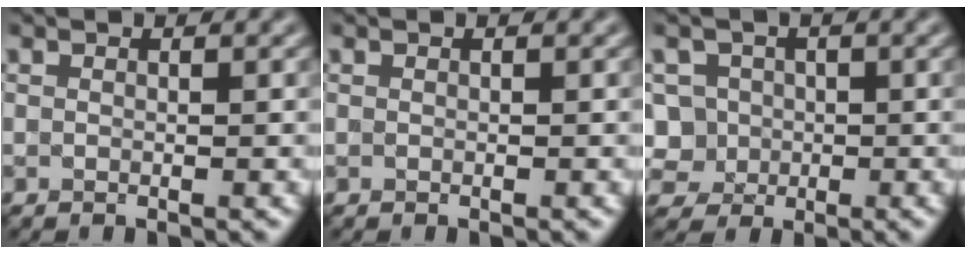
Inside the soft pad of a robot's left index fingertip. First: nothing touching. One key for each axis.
{"total": 0.0}
{"total": 4.0, "fx": -0.3, "fy": 3.9, "fz": 0.8, "tx": -0.004, "ty": 0.024, "tz": -0.009}